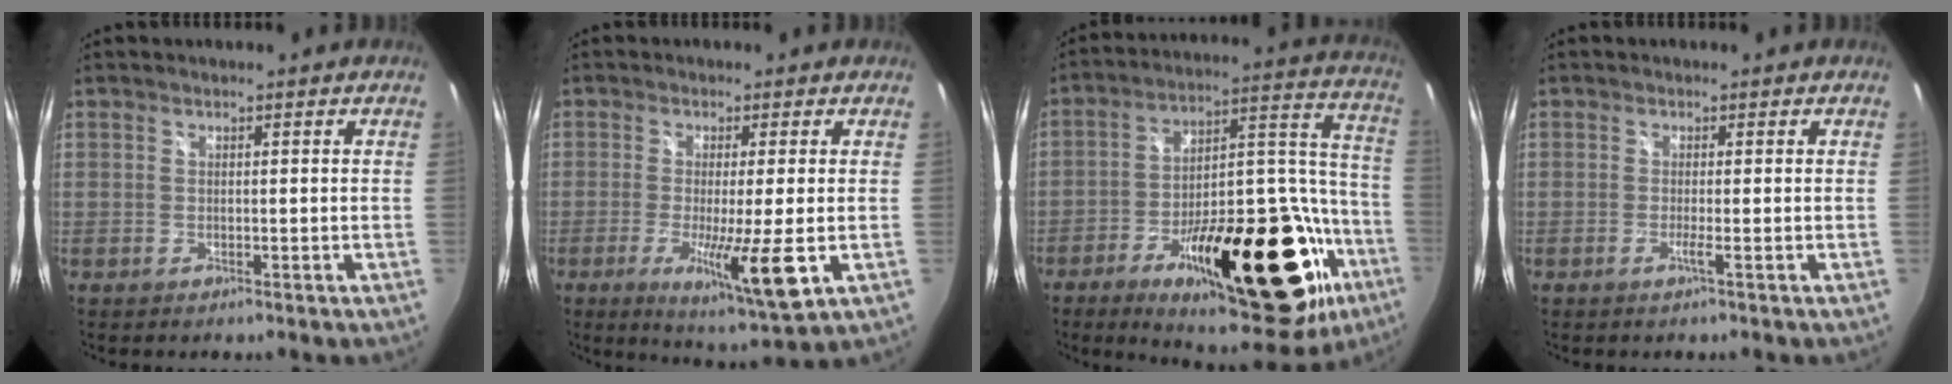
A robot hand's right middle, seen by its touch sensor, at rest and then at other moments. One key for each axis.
{"total": 10.7, "fx": -2.8, "fy": 0.2, "fz": 10.3, "tx": -0.189, "ty": -0.032, "tz": -0.049}
{"total": 33.7, "fx": -16.4, "fy": 13.2, "fz": 26.4, "tx": -0.379, "ty": 0.030, "tz": -0.237}
{"total": 1.0, "fx": -0.4, "fy": -0.4, "fz": 0.8, "tx": -0.010, "ty": -0.006, "tz": -0.011}